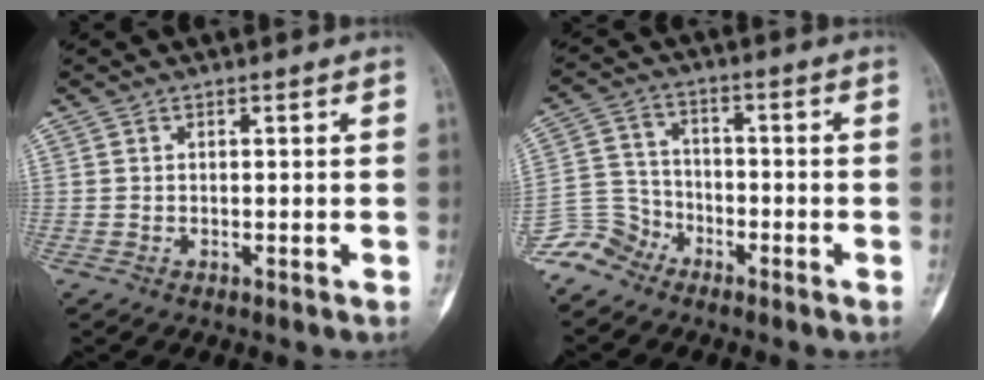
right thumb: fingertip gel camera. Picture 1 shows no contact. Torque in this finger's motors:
{"motor_torque": [0.03, -0.74, -0.25, -0.39, -0.06]}